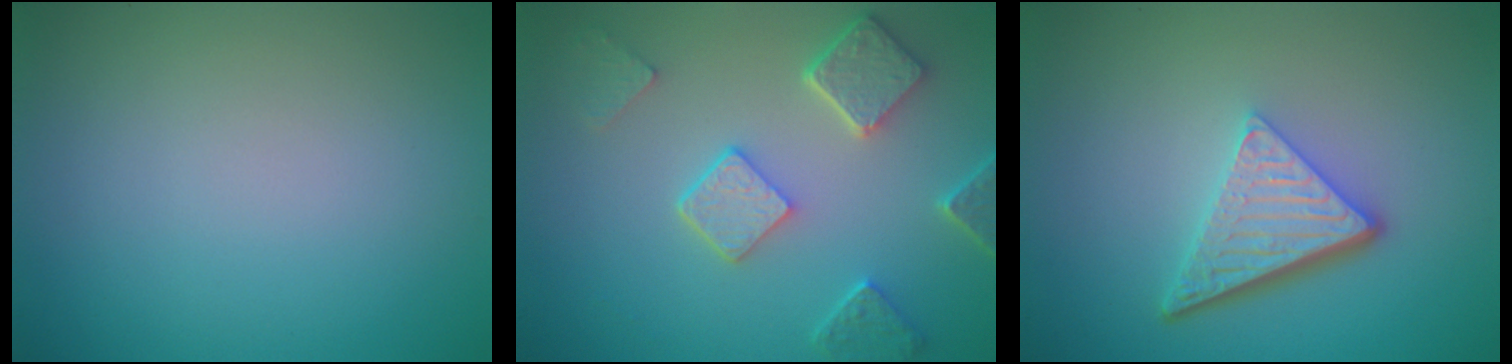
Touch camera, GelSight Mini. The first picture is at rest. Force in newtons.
{"total": 4.9, "press": 3.8, "slide": 3.0}
{"total": 5.1, "press": 3.6, "slide": 3.7}